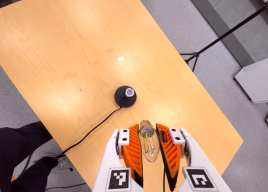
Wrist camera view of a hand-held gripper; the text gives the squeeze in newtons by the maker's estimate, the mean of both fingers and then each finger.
{"total": 22.9, "left": 23.8, "right": 22.1}